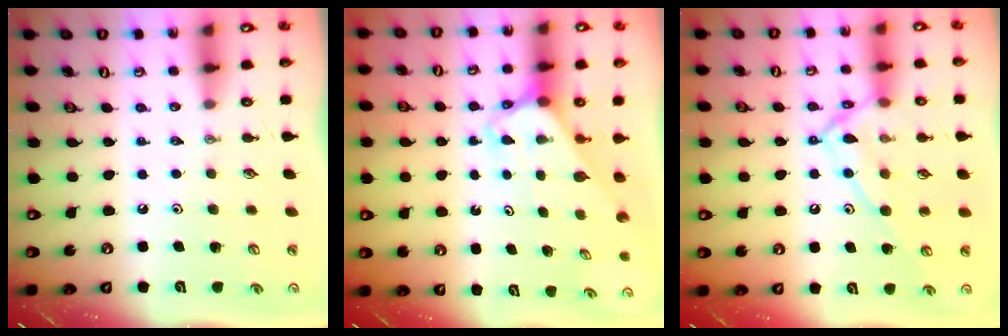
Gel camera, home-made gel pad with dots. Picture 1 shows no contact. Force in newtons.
{"total": 2.8, "press": 2.8, "slide": 0.2}
{"total": 14.3, "press": 14.2, "slide": 0.9}